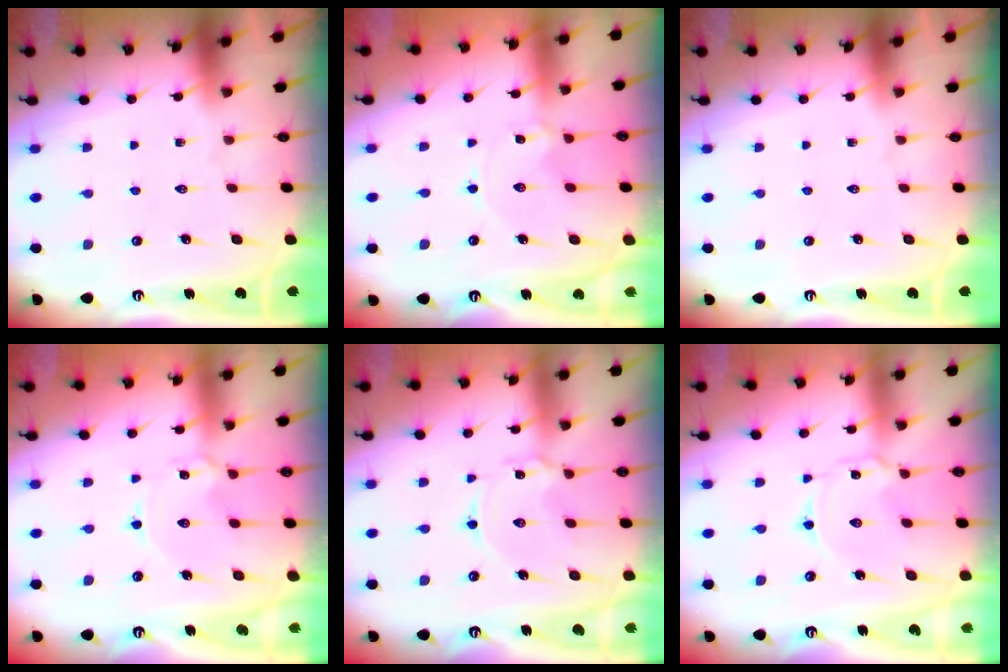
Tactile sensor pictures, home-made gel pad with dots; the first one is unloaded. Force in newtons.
{"total": 0.7, "press": 0.7, "slide": 0.0}
{"total": 0.0}
{"total": 1.7, "press": 1.7, "slide": 0.2}
{"total": 2.2, "press": 2.2, "slide": 0.3}
{"total": 1.7, "press": 1.7, "slide": 0.2}